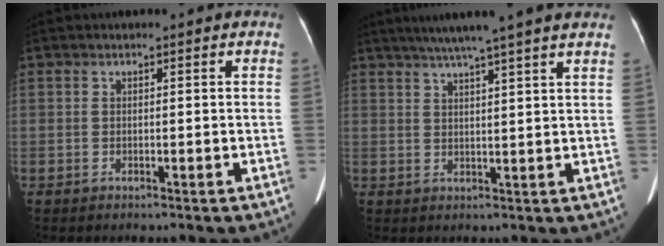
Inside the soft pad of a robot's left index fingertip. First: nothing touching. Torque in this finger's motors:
{"motor_torque": [0.93, -1.21, 0.12, 0.11]}